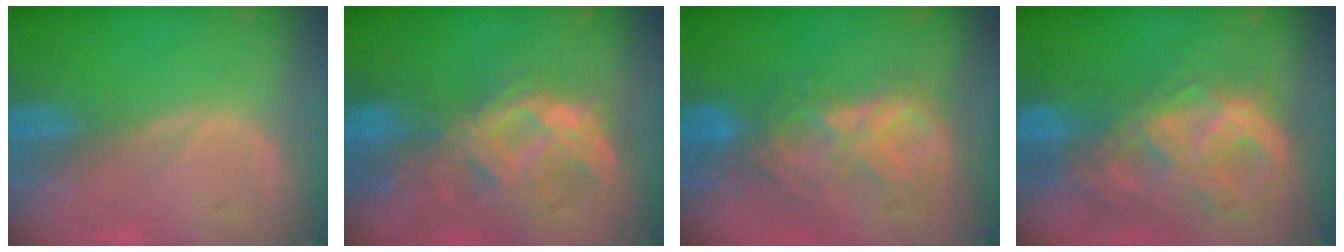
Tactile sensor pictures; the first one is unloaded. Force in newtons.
{"total": 9.9, "press": 8.8, "slide": 4.5}
{"total": 8.7, "press": 7.6, "slide": 4.1}
{"total": 10.9, "press": 9.2, "slide": 5.7}